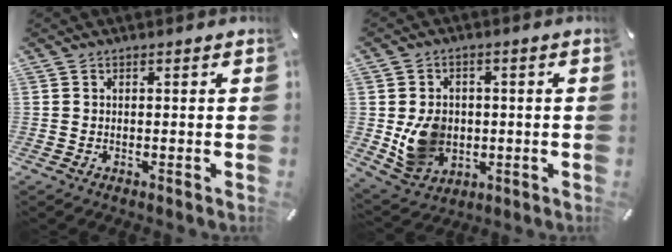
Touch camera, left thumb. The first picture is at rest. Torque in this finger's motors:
{"motor_torque": [1.26, 2.18, 1.01, 0.15, 0.15]}